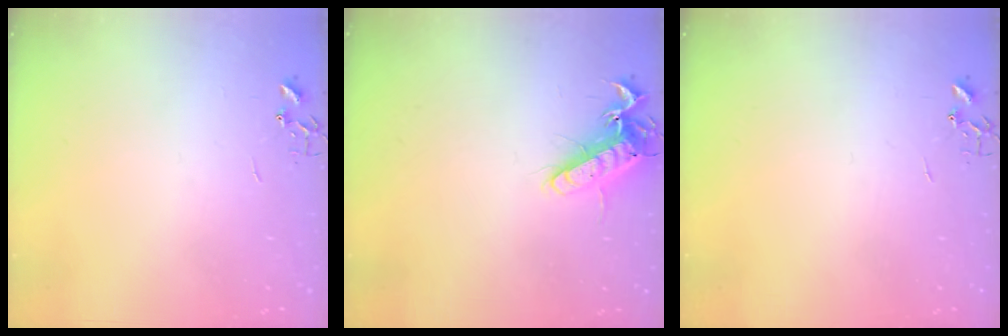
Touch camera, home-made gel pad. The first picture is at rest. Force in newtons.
{"total": 13.2, "press": 13.2, "slide": 1.3}
{"total": 0.0}